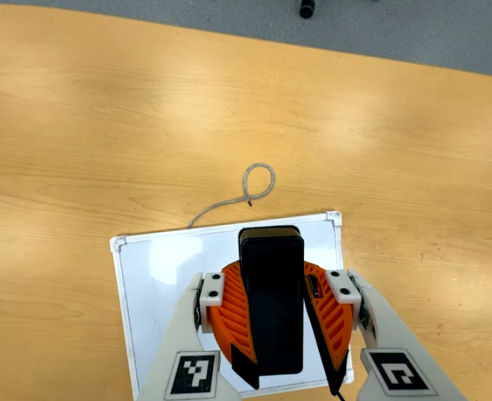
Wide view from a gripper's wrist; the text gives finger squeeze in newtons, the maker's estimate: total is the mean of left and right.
{"total": 11.8, "left": 11.8, "right": 11.7}